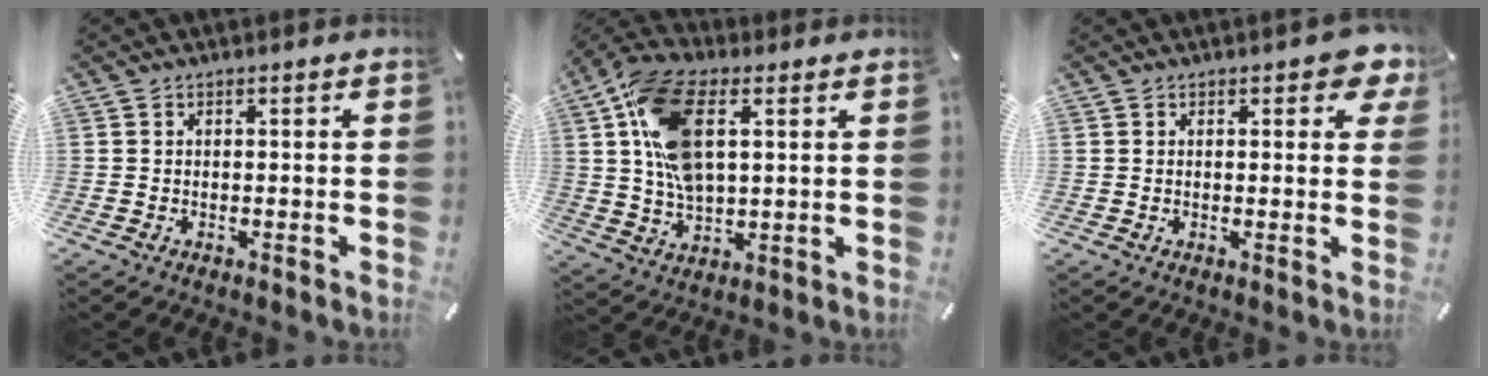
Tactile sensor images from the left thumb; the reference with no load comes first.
{"total": 15.7, "force": [4.5, 8.6, 12.3], "torque": [-0.267, 0.007, 0.086]}
{"total": 4.1, "force": [2.0, 2.0, 2.9], "torque": [-0.032, -0.004, 0.029]}